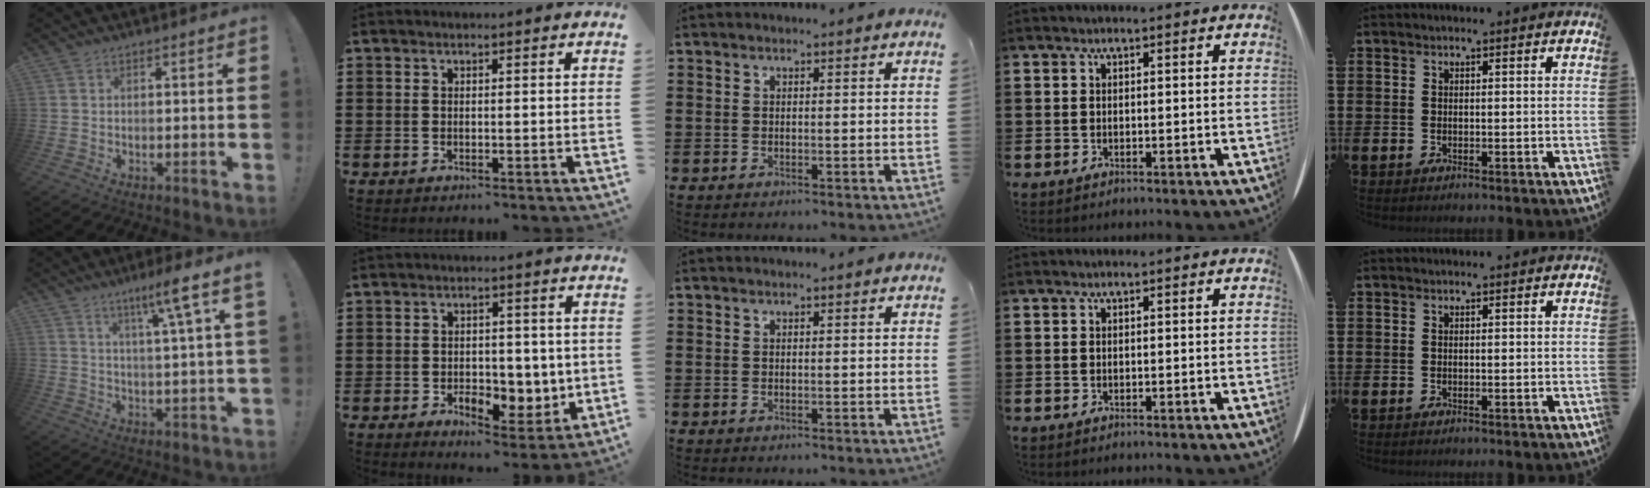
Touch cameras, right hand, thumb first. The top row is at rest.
{"thumb": {"total": 10.0, "force": [5.1, -0.8, 8.6], "torque": [-0.130, -0.030, 0.067]}, "index": {"total": 5.1, "force": [-0.9, 3.7, 3.4], "torque": [-0.063, 0.006, -0.017]}}